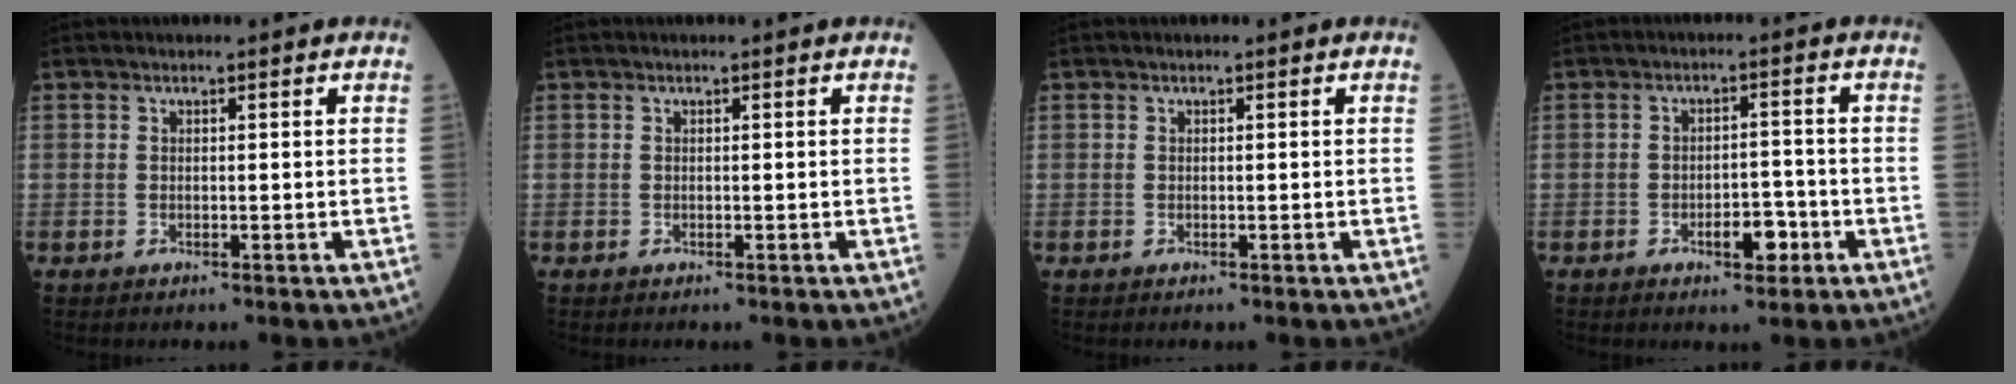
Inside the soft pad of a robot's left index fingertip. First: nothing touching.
{"total": 0.0}
{"total": 0.0}
{"total": 4.5, "force": [-2.2, 2.0, 3.3], "torque": [-0.049, 0.004, -0.029]}